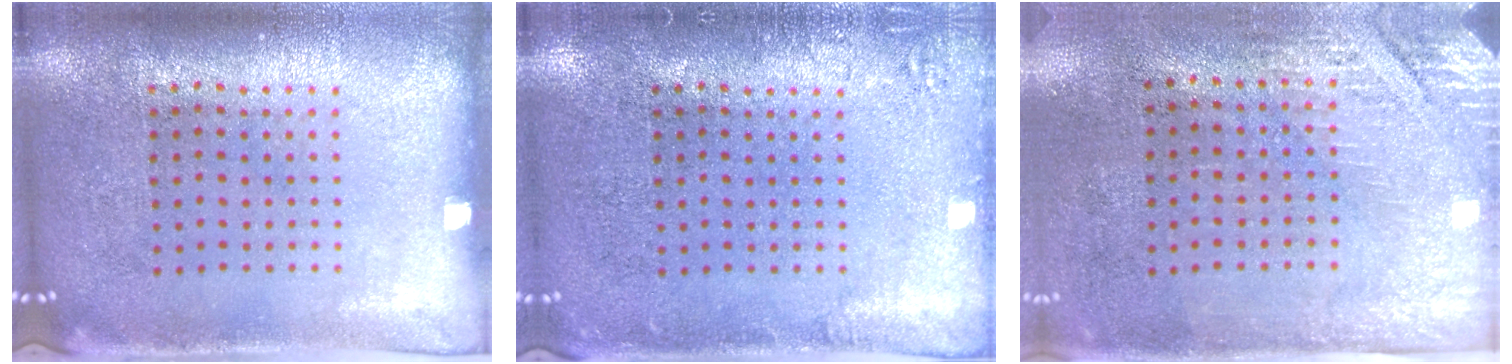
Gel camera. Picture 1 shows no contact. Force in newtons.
{"total": 1.5, "press": 1.4, "slide": 0.3}
{"total": 2.9, "press": 2.5, "slide": 1.5}